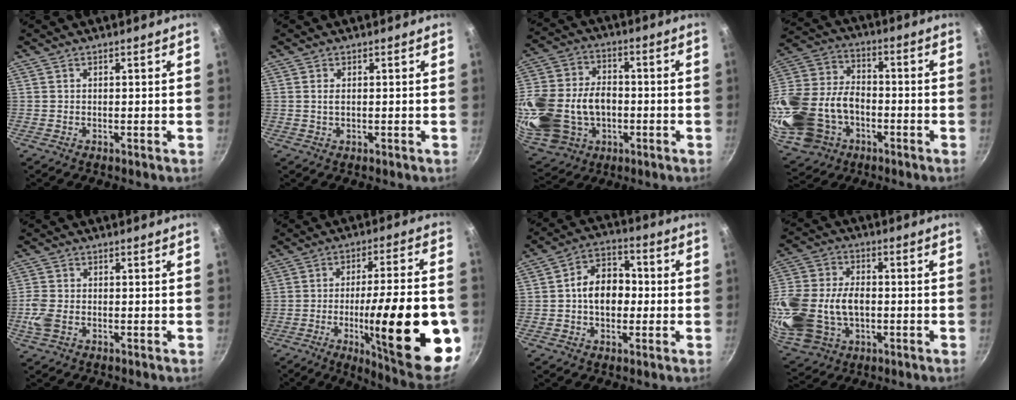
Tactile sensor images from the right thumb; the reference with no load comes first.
{"total": 1.3, "force": [0.2, 0.7, 1.2], "torque": [-0.022, 0.001, 0.002]}
{"total": 25.3, "force": [-4.0, 18.7, 16.5], "torque": [-0.374, 0.031, -0.054]}
{"total": 24.2, "force": [-6.8, 17.6, 15.1], "torque": [-0.326, 0.034, -0.113]}
{"total": 4.7, "force": [-1.4, 3.1, 3.2], "torque": [-0.075, 0.005, -0.031]}
{"total": 28.2, "force": [-7.2, 6.8, 26.4], "torque": [-0.355, 0.014, -0.097]}
{"total": 10.2, "force": [-0.5, 7.5, 6.9], "torque": [-0.067, 0.028, -0.021]}
{"total": 21.5, "force": [-2.8, 15.2, 15.0], "torque": [-0.327, 0.029, -0.041]}